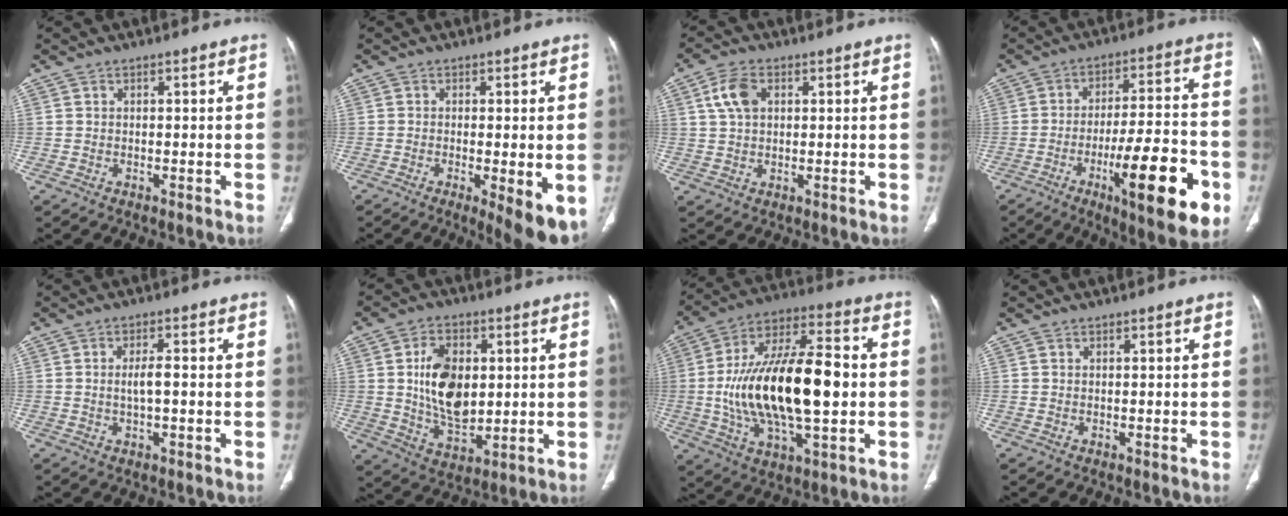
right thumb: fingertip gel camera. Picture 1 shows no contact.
{"total": 8.6, "force": [-2.9, 2.0, 7.8], "torque": [-0.108, -0.022, -0.041]}
{"total": 5.7, "force": [1.9, 3.6, 4.0], "torque": [-0.078, 0.005, 0.037]}
{"total": 20.5, "force": [-8.0, 4.8, 18.3], "torque": [-0.254, 0.022, -0.110]}
{"total": 3.3, "force": [0.0, 1.0, 3.1], "torque": [-0.063, 0.003, 0.000]}
{"total": 13.1, "force": [1.8, 8.3, 10.0], "torque": [-0.148, -0.014, 0.039]}
{"total": 25.2, "force": [-1.0, 10.6, 22.9], "torque": [-0.416, 0.017, -0.013]}
{"total": 0.0}